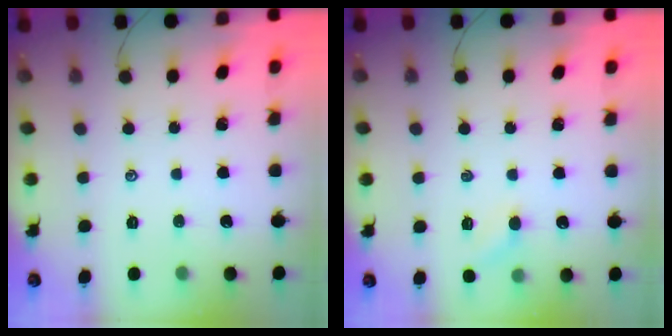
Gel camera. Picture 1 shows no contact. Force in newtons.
{"total": 5.2, "press": 5.0, "slide": 1.2}